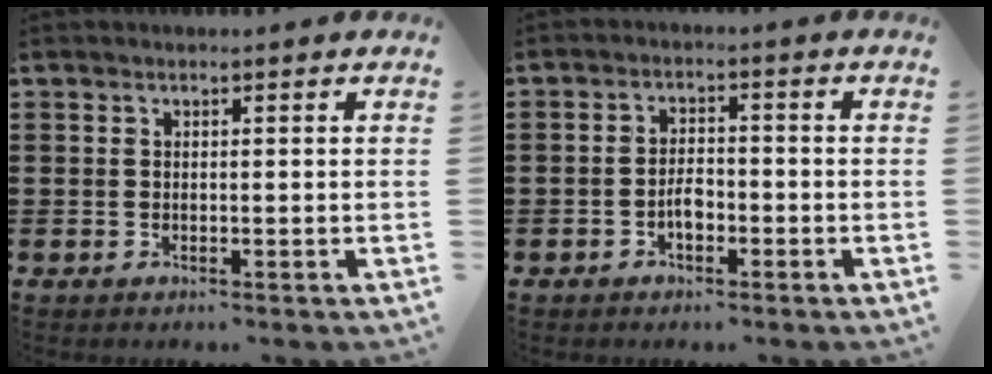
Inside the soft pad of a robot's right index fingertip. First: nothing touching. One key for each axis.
{"total": 3.0, "fx": -1.3, "fy": 1.6, "fz": 2.2, "tx": -0.044, "ty": 0.005, "tz": -0.024}